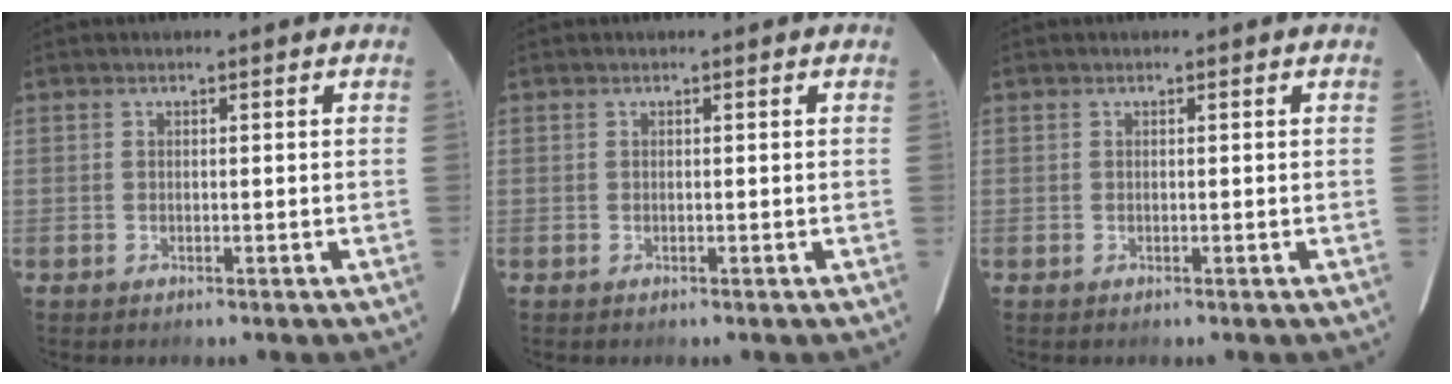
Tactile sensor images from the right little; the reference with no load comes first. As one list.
[{"total": 0.0}, {"total": 0.0}]